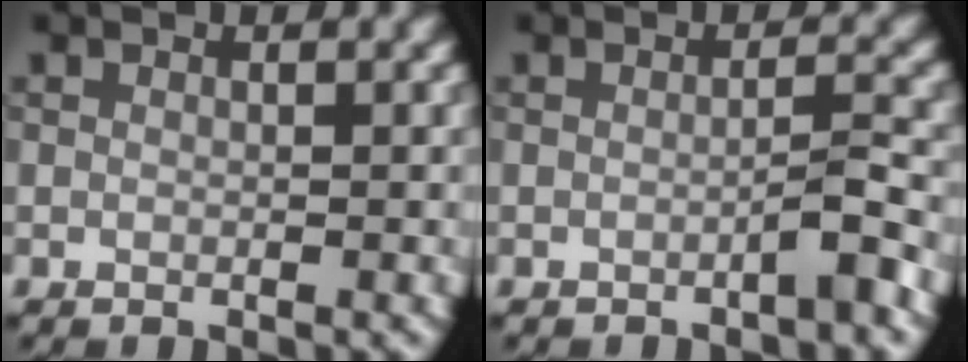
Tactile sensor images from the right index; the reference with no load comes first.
{"total": 1.9, "force": [-1.1, 0.0, 1.6], "torque": [-0.022, 0.013, -0.024]}